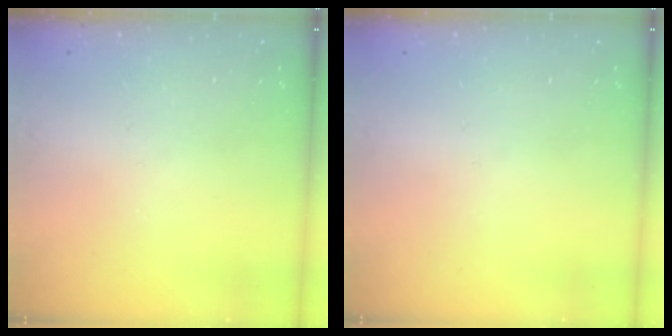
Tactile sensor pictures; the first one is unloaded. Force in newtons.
{"total": 0.0}